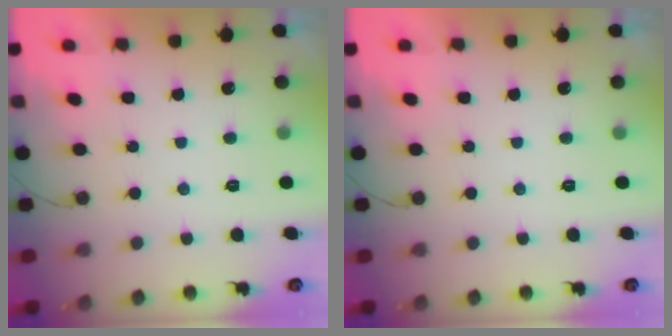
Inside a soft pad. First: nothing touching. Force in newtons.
{"total": 0.0}